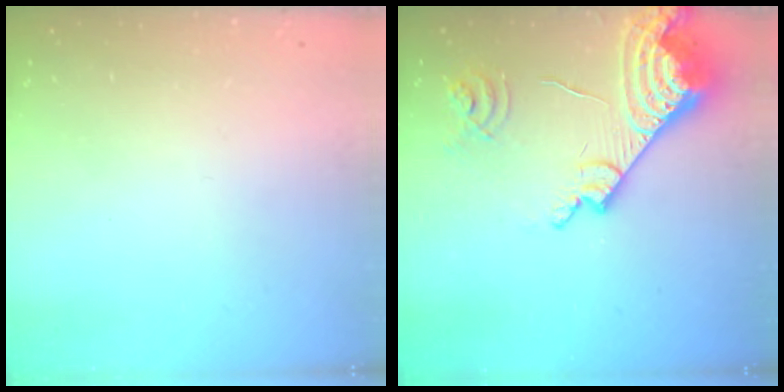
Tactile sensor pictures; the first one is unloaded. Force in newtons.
{"total": 17.7, "press": 17.7, "slide": 1.8}